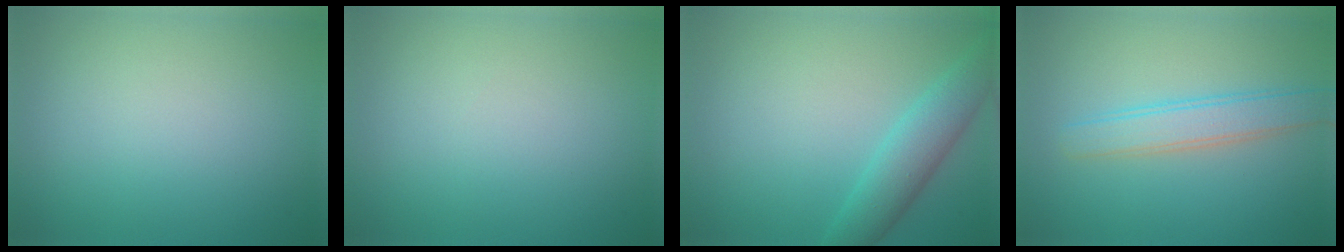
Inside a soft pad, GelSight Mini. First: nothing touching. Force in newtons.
{"total": 0.0}
{"total": 3.7, "press": 3.7, "slide": 0.0}
{"total": 3.3, "press": 3.3, "slide": 0.1}